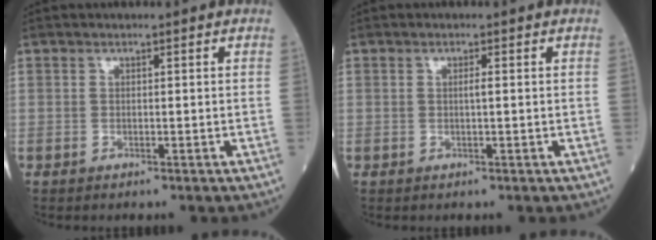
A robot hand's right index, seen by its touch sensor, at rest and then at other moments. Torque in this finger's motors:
{"motor_torque": [-0.42, -0.12, -0.10, -0.01]}